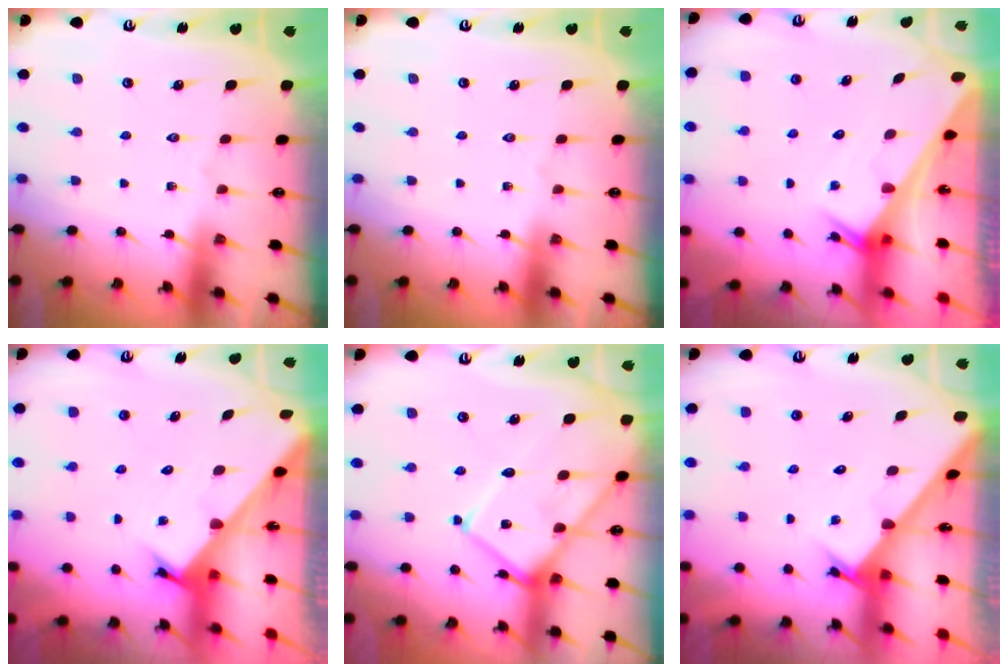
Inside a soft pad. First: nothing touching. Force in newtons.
{"total": 0.0}
{"total": 2.5, "press": 2.5, "slide": 0.1}
{"total": 2.3, "press": 2.3, "slide": 0.2}
{"total": 13.2, "press": 13.1, "slide": 1.2}
{"total": 2.4, "press": 2.4, "slide": 0.1}